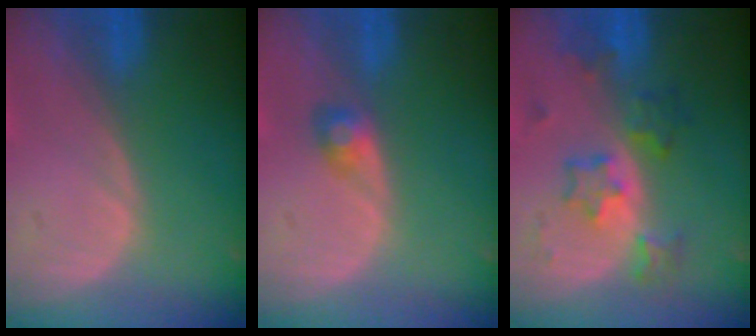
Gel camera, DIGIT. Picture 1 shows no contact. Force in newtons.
{"total": 2.1, "press": 2.1, "slide": 0.2}
{"total": 6.0, "press": 5.8, "slide": 1.6}